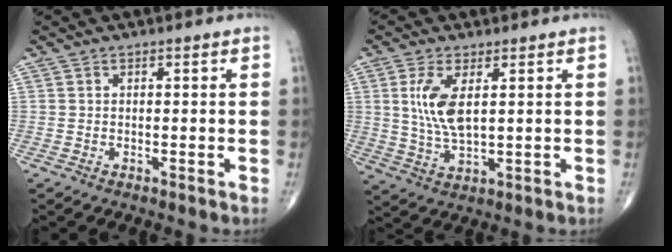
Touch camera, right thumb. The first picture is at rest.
{"total": 8.1, "force": [1.9, 3.4, 7.1], "torque": [-0.148, -0.012, 0.043]}